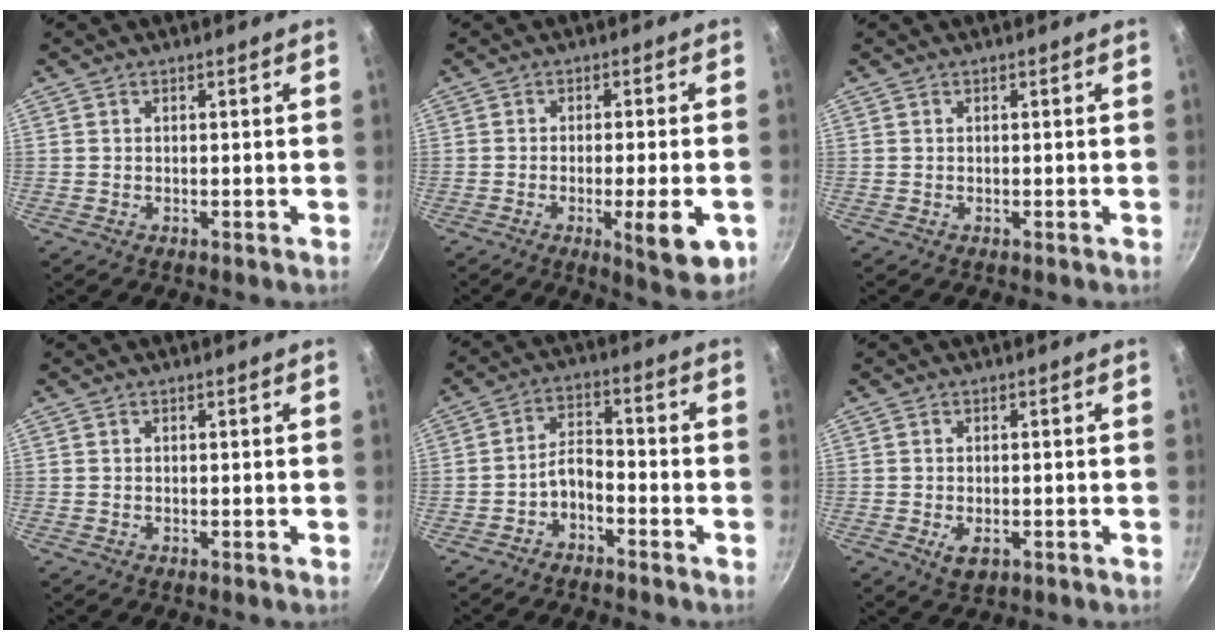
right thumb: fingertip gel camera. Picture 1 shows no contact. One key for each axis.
{"total": 9.8, "fx": -3.1, "fy": 2.2, "fz": 9.0, "tx": -0.115, "ty": 0.001, "tz": -0.039}
{"total": 0.0}
{"total": 0.0}
{"total": 4.7, "fx": -3.1, "fy": 2.3, "fz": 2.8, "tx": -0.045, "ty": 0.045, "tz": -0.058}
{"total": 3.2, "fx": -1.0, "fy": 1.9, "fz": 2.3, "tx": -0.036, "ty": -0.004, "tz": -0.010}